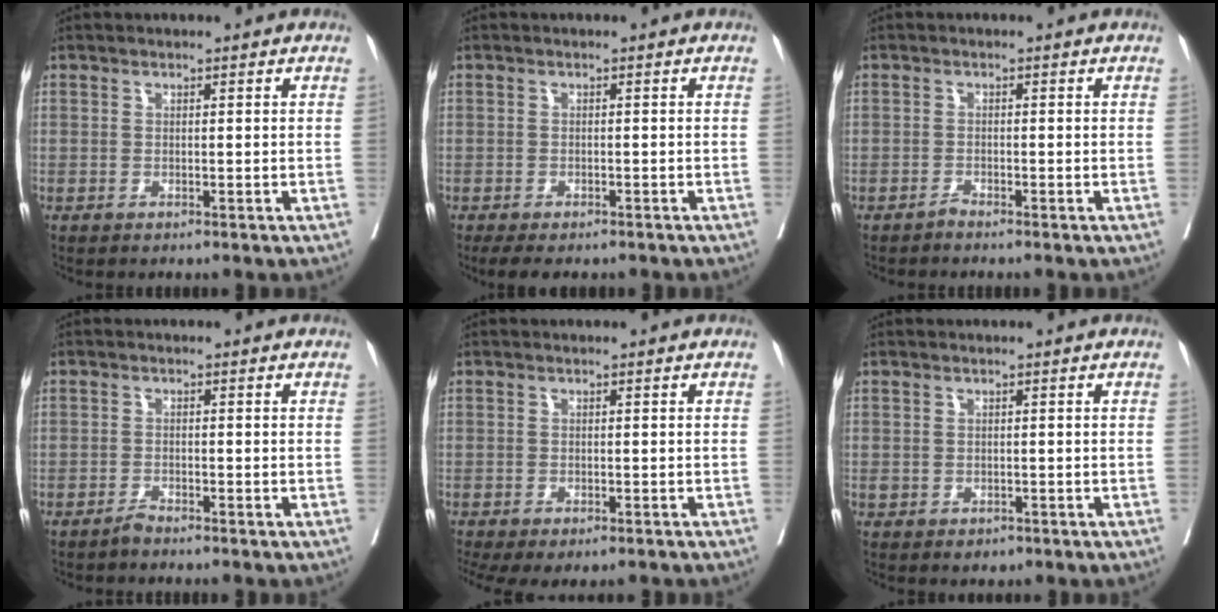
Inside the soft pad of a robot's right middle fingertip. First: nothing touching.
{"total": 5.9, "force": [-4.7, 2.2, 2.8], "torque": [-0.032, -0.009, -0.067]}
{"total": 0.7, "force": [-0.7, -0.1, 0.1], "torque": [0.001, -0.001, -0.013]}
{"total": 1.1, "force": [-1.1, 0.0, 0.3], "torque": [-0.003, 0.000, -0.020]}
{"total": 9.3, "force": [-6.8, 3.9, 5.1], "torque": [-0.113, -0.008, -0.091]}
{"total": 1.6, "force": [-0.7, 1.3, 0.8], "torque": [-0.010, 0.001, -0.002]}